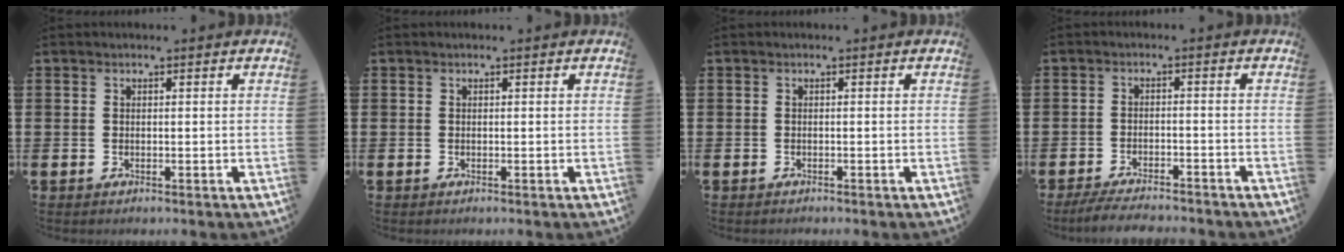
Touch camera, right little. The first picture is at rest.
{"total": 0.0}
{"total": 0.0}
{"total": 3.1, "force": [-3.0, 0.1, 1.0], "torque": [-0.016, 0.003, -0.058]}